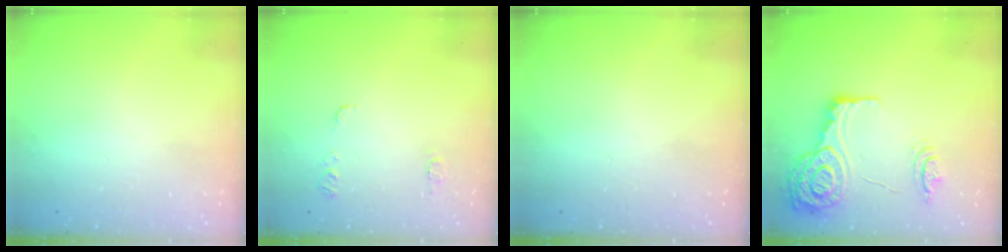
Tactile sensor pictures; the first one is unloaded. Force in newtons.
{"total": 7.1, "press": 7.0, "slide": 0.7}
{"total": 0.0}
{"total": 16.0, "press": 15.9, "slide": 1.2}